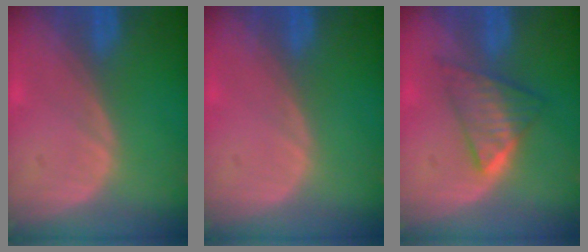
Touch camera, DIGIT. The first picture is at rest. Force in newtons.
{"total": 0.0}
{"total": 5.9, "press": 5.9, "slide": 0.7}